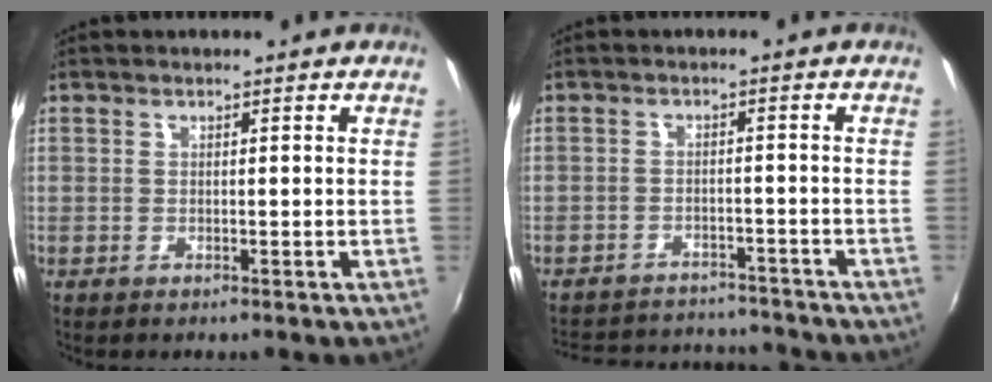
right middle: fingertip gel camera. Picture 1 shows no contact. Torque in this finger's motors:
{"motor_torque": [0.93, -1.21, 0.34, 0.08]}